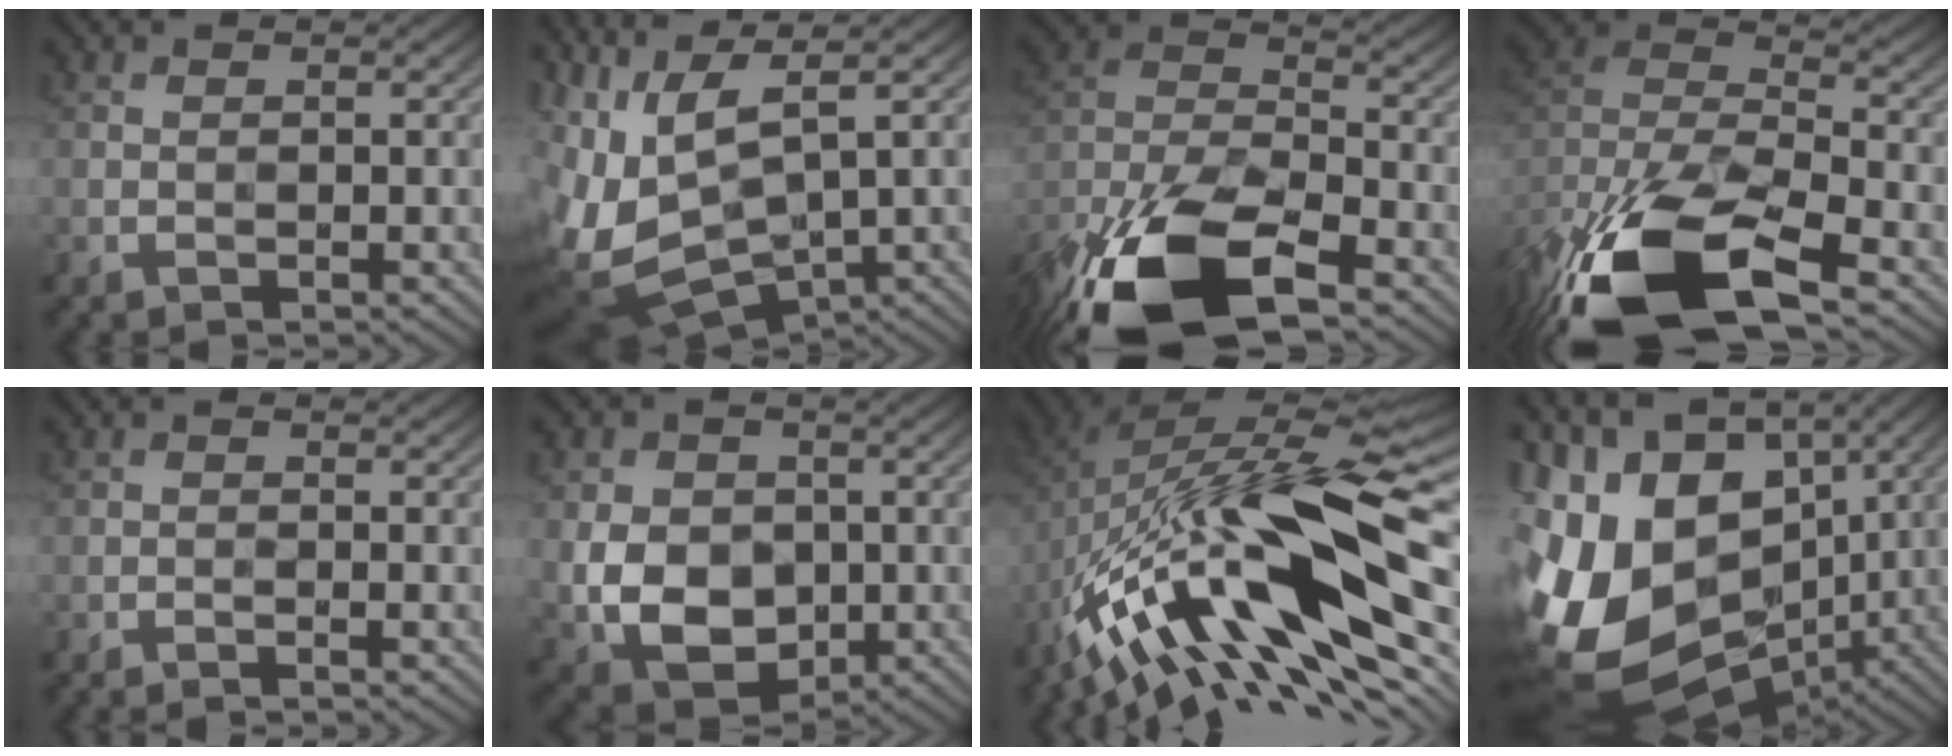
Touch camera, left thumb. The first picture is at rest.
{"total": 12.7, "force": [-0.7, 5.9, 11.2], "torque": [-0.290, -0.024, 0.028]}
{"total": 16.6, "force": [-10.8, 7.1, 10.4], "torque": [-0.236, -0.024, -0.203]}
{"total": 17.7, "force": [-11.1, 6.8, 12.0], "torque": [-0.278, -0.028, -0.192]}
{"total": 1.1, "force": [-0.6, 0.1, 0.8], "torque": [-0.008, 0.008, -0.018]}
{"total": 9.2, "force": [-1.0, 7.2, 5.6], "torque": [-0.125, -0.014, -0.022]}
{"total": 17.8, "force": [-5.5, 6.6, 15.6], "torque": [-0.266, 0.027, -0.114]}
{"total": 19.6, "force": [-0.8, 13.9, 13.8], "torque": [-0.296, -0.025, 0.018]}